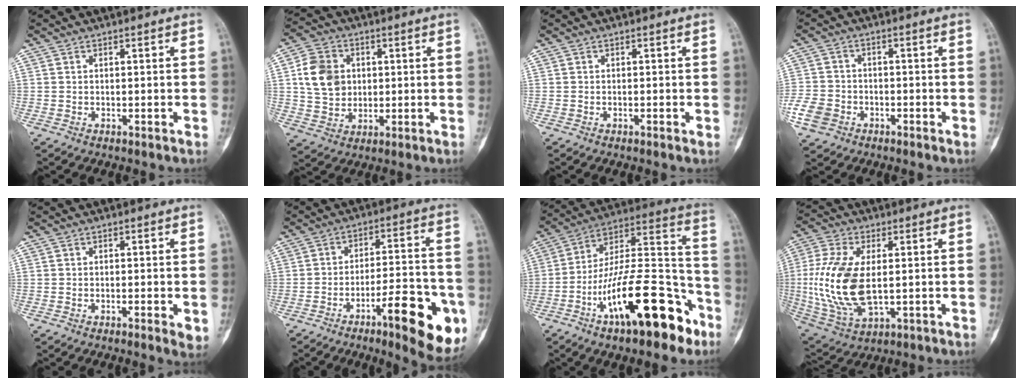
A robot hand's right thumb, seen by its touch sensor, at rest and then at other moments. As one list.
[{"total": 10.5, "force": [1.8, 8.5, 5.8], "torque": [-0.084, 0.000, 0.035]}, {"total": 0.6, "force": [-0.2, 0.1, 0.5], "torque": [-0.011, -0.001, -0.003]}, {"total": 6.2, "force": [-2.8, 4.9, 2.6], "torque": [-0.053, 0.014, -0.054]}, {"total": 2.6, "force": [-0.7, 0.6, 2.5], "torque": [-0.039, -0.007, -0.012]}, {"total": 17.7, "force": [-7.7, 4.8, 15.3], "torque": [-0.190, 0.035, -0.105]}, {"total": 25.1, "force": [-12.7, 9.0, 19.7], "torque": [-0.308, 0.084, -0.211]}, {"total": 17.4, "force": [0.1, 9.1, 14.9], "torque": [-0.331, -0.010, 0.012]}]